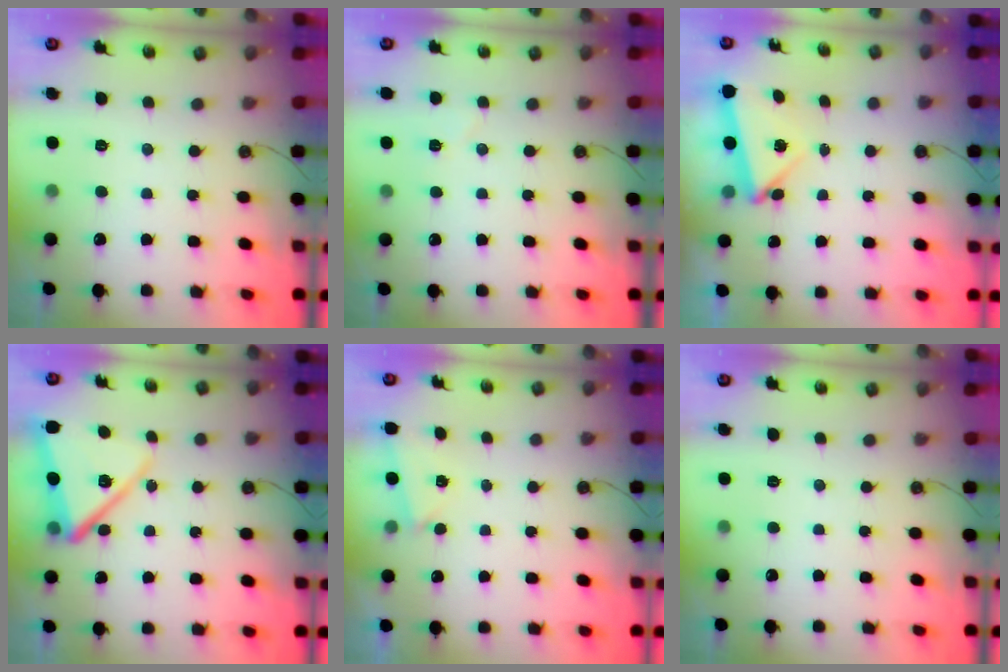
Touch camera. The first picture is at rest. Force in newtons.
{"total": 4.2, "press": 4.0, "slide": 1.4}
{"total": 5.7, "press": 5.6, "slide": 0.7}
{"total": 14.3, "press": 14.2, "slide": 1.3}
{"total": 2.1, "press": 0.8, "slide": 1.9}
{"total": 0.0}